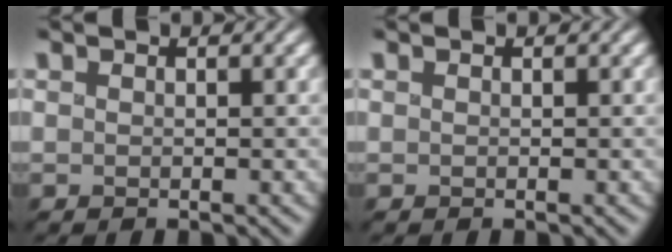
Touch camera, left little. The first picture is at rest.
{"total": 0.0}